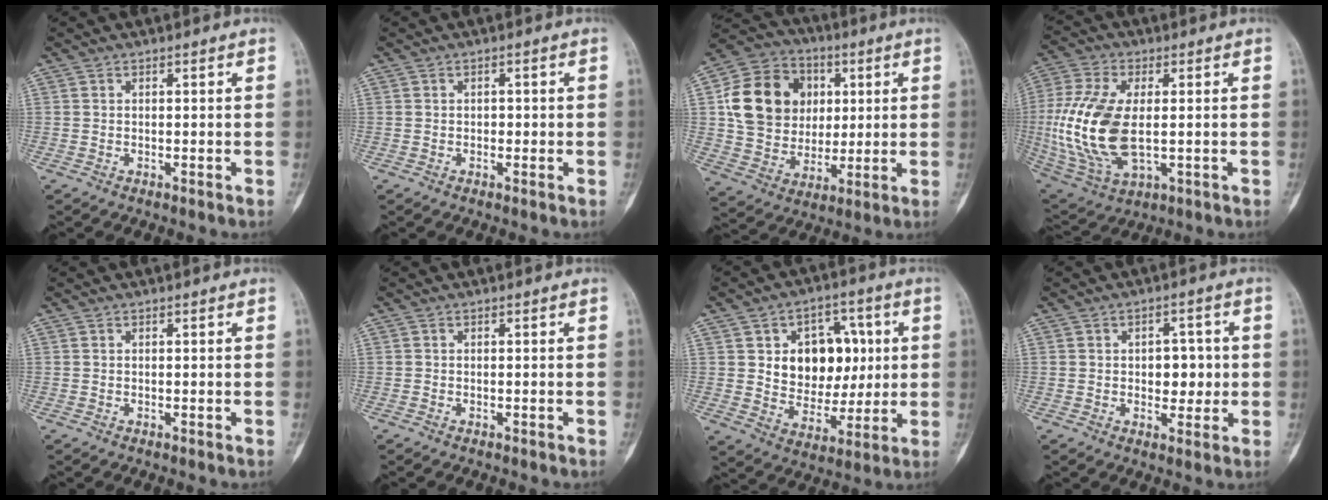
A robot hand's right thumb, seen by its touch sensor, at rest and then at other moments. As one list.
[{"total": 0.9, "force": [-0.1, 0.7, 0.5], "torque": [0.004, 0.002, -0.003]}, {"total": 18.4, "force": [3.7, 15.4, 9.3], "torque": [-0.143, 0.010, 0.072]}, {"total": 18.6, "force": [-0.4, 9.8, 15.8], "torque": [-0.349, -0.011, 0.004]}, {"total": 0.0}, {"total": 0.0}, {"total": 14.7, "force": [2.7, 11.0, 9.4], "torque": [-0.082, 0.000, 0.052]}, {"total": 5.8, "force": [0.1, 3.9, 4.3], "torque": [-0.019, 0.002, 0.003]}]